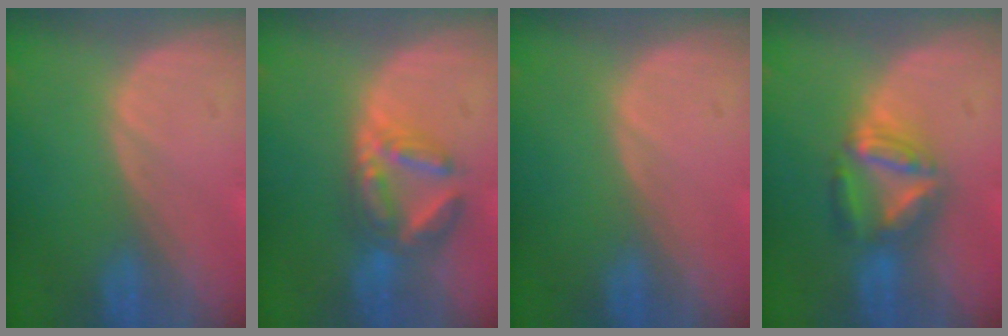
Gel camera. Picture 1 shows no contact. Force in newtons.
{"total": 7.0, "press": 6.2, "slide": 3.4}
{"total": 0.0}
{"total": 6.6, "press": 6.2, "slide": 2.5}